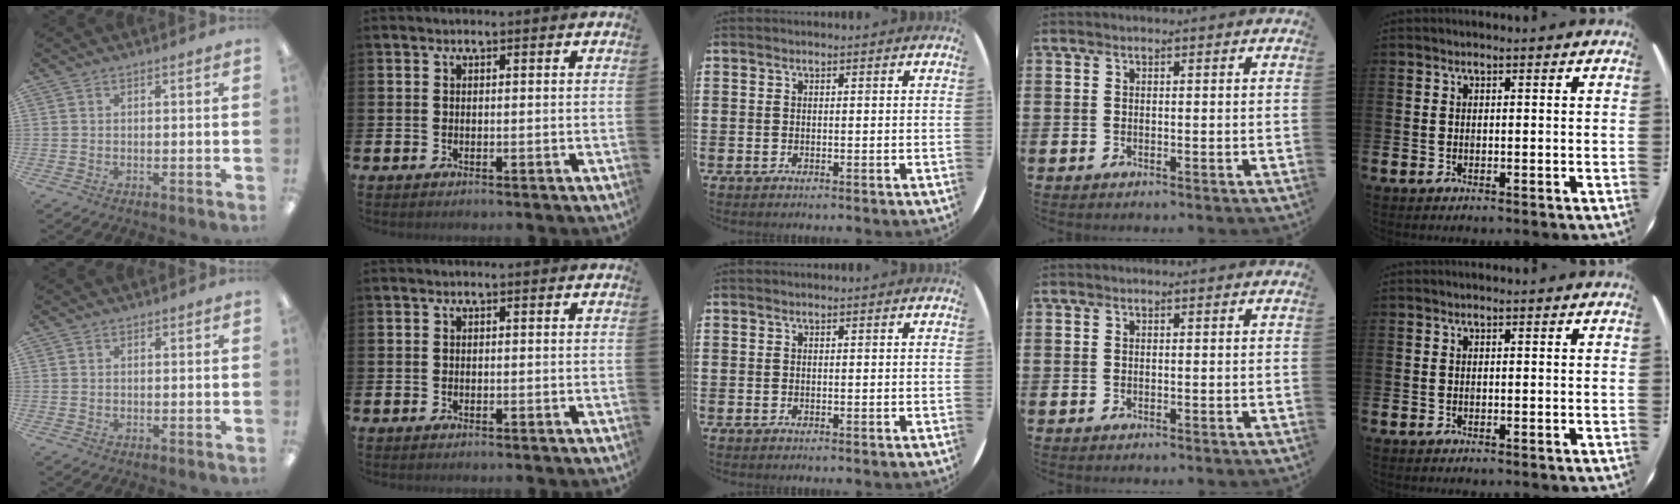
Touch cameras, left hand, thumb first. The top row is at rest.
{"thumb": {"total": 0.5, "force": [0.4, 0.3, 0.0], "torque": [0.000, 0.003, 0.006]}}